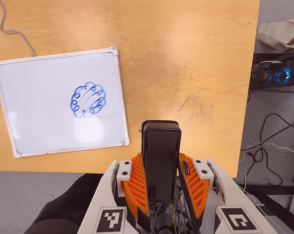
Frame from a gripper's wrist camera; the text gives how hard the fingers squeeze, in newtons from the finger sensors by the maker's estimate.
{"total": 5.5, "left": 3.4, "right": 7.5}